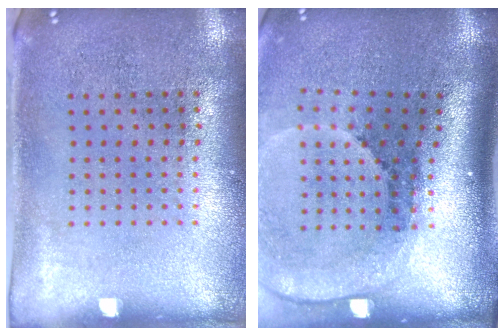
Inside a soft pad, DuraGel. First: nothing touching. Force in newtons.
{"total": 2.6, "press": 1.8, "slide": 1.9}